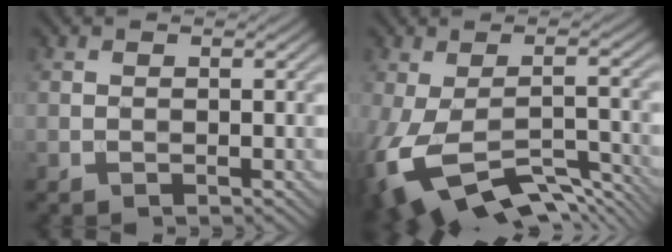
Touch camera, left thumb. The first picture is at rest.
{"total": 11.8, "force": [-5.9, 4.9, 9.0], "torque": [-0.189, -0.038, -0.088]}